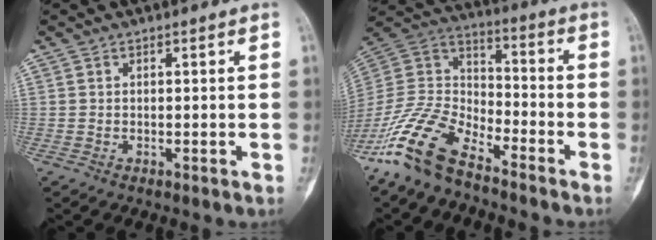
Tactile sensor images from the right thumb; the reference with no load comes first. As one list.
[{"total": 15.0, "force": [-11.0, 6.1, 8.2], "torque": [-0.156, 0.071, -0.222]}]